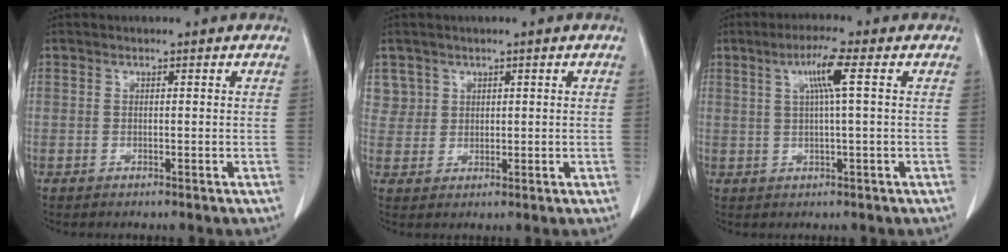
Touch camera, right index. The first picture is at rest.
{"total": 4.4, "force": [1.9, 3.9, 0.0], "torque": [0.010, 0.011, 0.042]}
{"total": 5.7, "force": [1.7, -0.1, 5.4], "torque": [-0.099, 0.006, 0.033]}